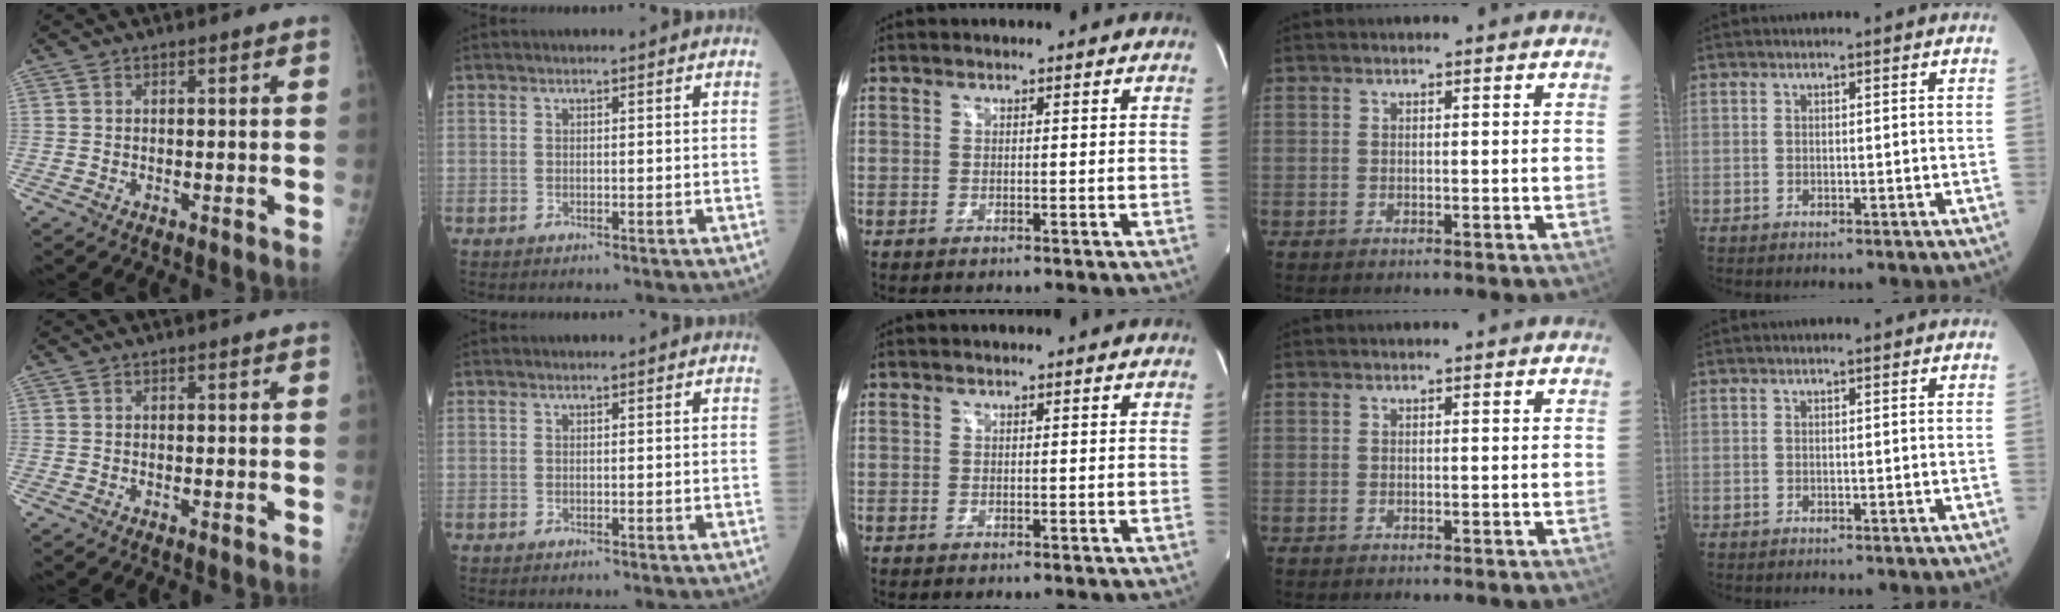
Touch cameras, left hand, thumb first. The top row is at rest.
{}